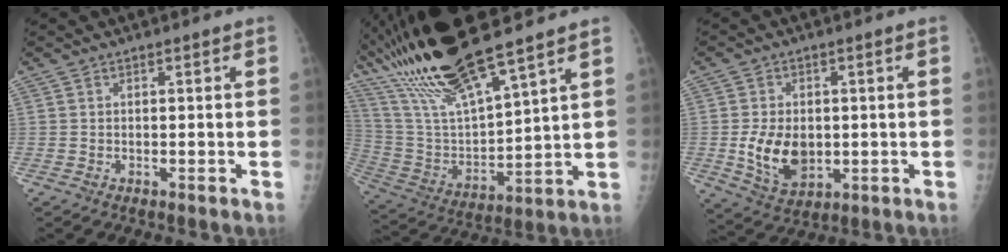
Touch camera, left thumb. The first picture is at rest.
{"total": 21.8, "force": [16.6, 3.4, 13.8], "torque": [-0.256, -0.057, 0.325]}
{"total": 9.1, "force": [-0.7, 6.2, 6.6], "torque": [-0.093, -0.011, 0.005]}